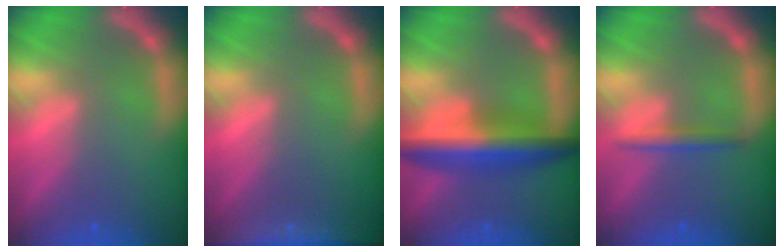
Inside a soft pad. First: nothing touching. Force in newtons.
{"total": 6.5}
{"total": 7.5}
{"total": 1.9}